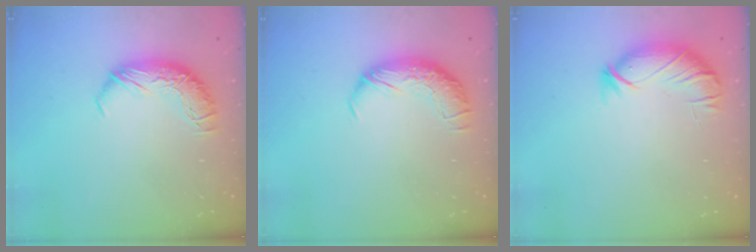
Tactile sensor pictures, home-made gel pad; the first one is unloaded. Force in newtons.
{"total": 1.7, "press": 0.6, "slide": 1.6}
{"total": 3.8, "press": 3.5, "slide": 1.4}